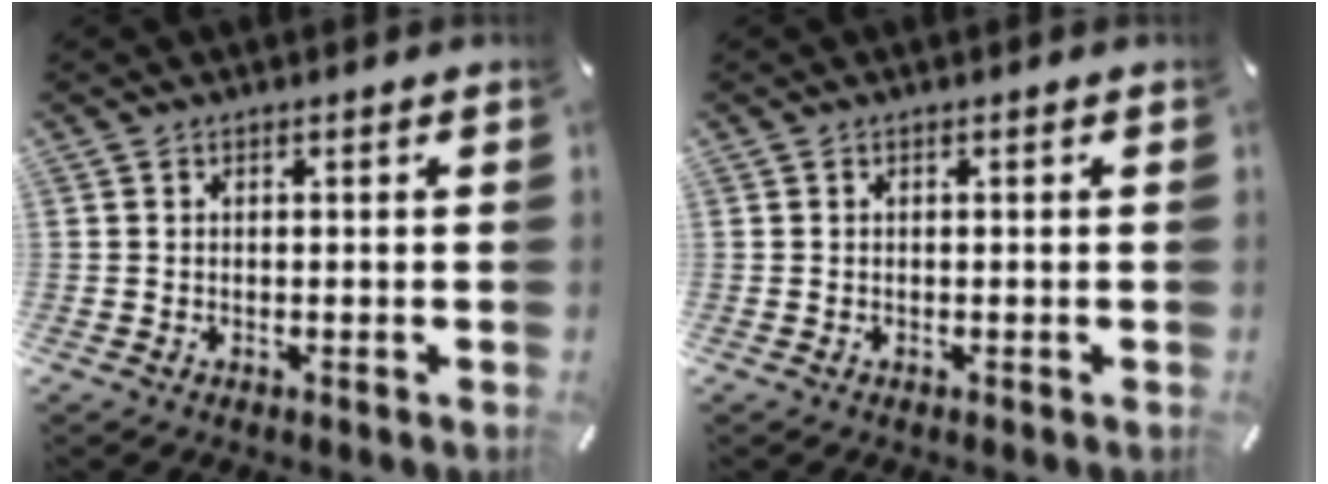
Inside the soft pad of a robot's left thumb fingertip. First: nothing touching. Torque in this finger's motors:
{"motor_torque": [0.00, 0.00, 0.00, 0.00, 0.00]}